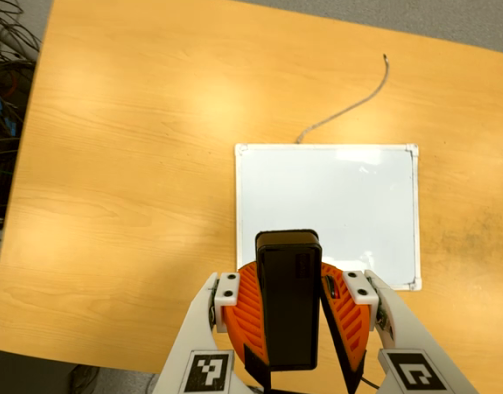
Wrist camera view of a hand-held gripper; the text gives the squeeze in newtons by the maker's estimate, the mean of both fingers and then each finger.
{"total": 8.5, "left": 8.9, "right": 8.1}